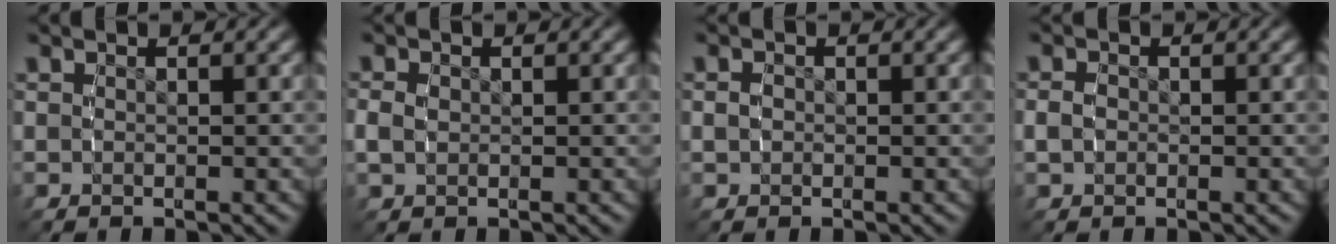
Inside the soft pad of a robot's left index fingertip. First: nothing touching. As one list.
[{"total": 1.5, "force": [0.0, 1.1, 1.0], "torque": [-0.027, -0.004, 0.005]}, {"total": 0.6, "force": [-0.1, 0.4, 0.4], "torque": [-0.012, -0.003, 0.001]}, {"total": 1.3, "force": [-0.3, 1.0, 0.8], "torque": [-0.024, -0.002, -0.002]}]